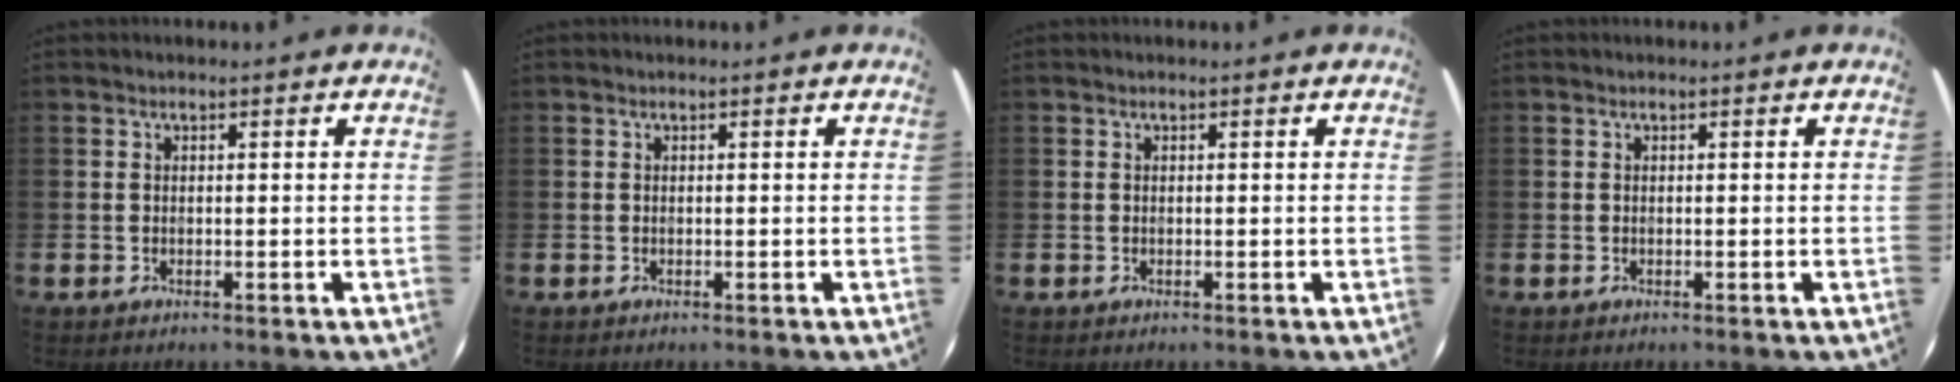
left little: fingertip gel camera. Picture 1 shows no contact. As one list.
[{"total": 0.0}, {"total": 0.0}, {"total": 0.0}]